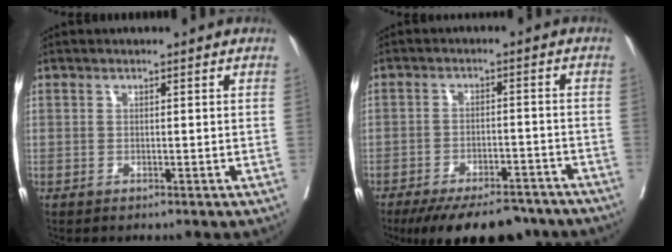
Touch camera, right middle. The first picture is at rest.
{"total": 13.7, "force": [-11.2, 5.2, 5.9], "torque": [-0.088, -0.001, -0.155]}